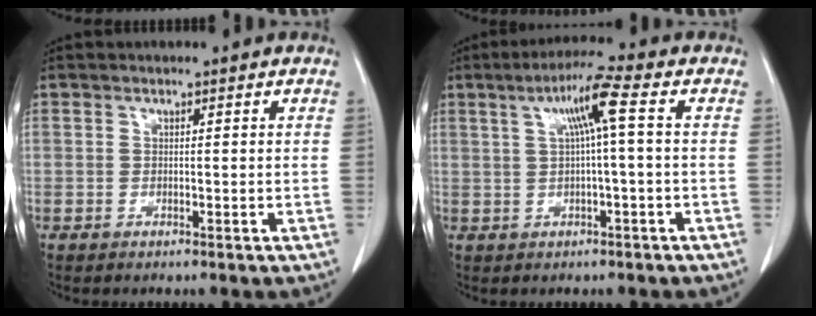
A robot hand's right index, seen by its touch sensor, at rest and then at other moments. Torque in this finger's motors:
{"motor_torque": [0.72, 0.06, 0.25, 0.12]}